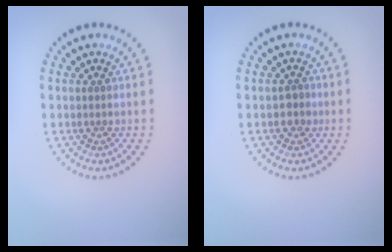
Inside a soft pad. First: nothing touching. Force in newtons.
{"total": 1.5, "press": 1.4, "slide": 0.6}